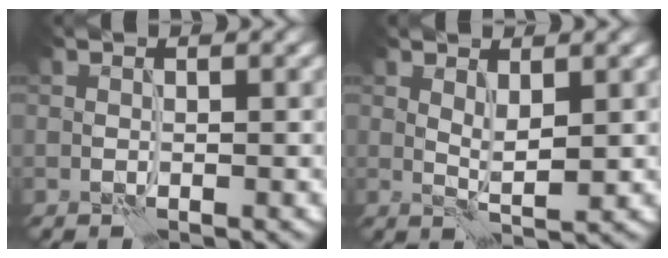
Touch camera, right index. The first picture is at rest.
{"total": 1.8, "force": [0.8, 0.3, 1.6], "torque": [-0.032, -0.006, 0.016]}